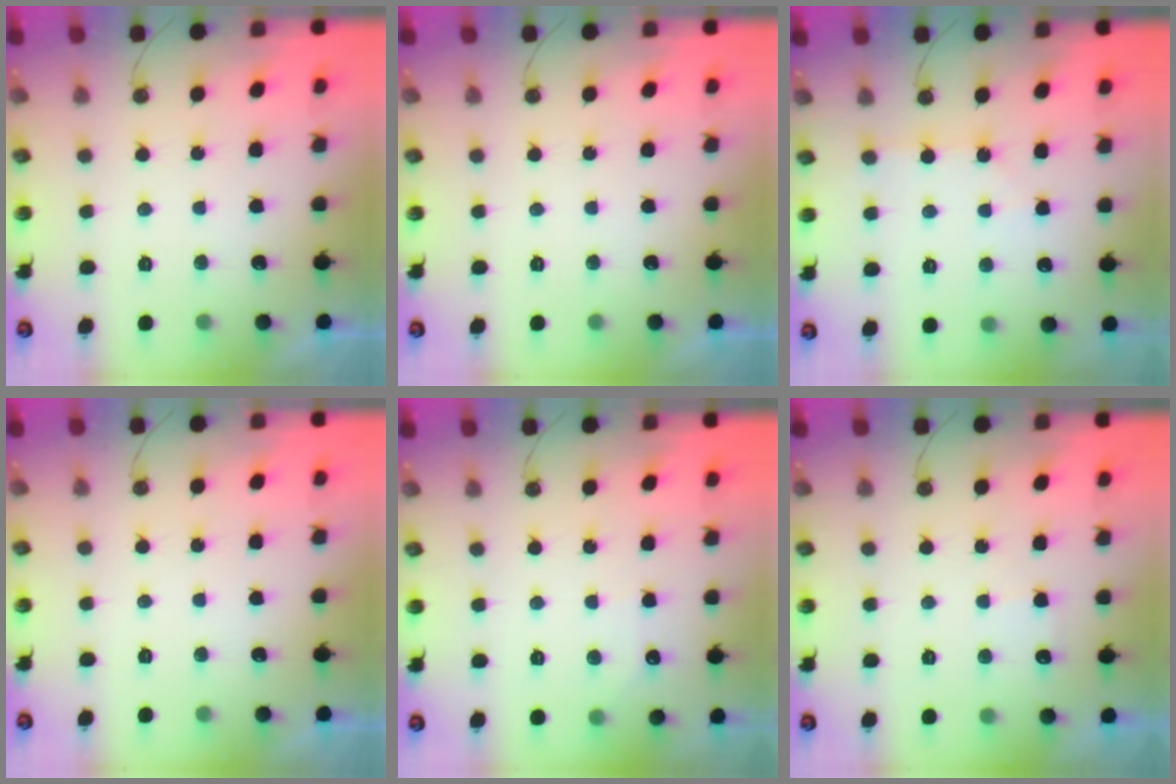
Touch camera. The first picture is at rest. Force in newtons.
{"total": 0.0}
{"total": 1.6, "press": 1.6, "slide": 0.3}
{"total": 0.0}
{"total": 2.8, "press": 2.8, "slide": 0.4}
{"total": 4.1, "press": 4.0, "slide": 0.5}